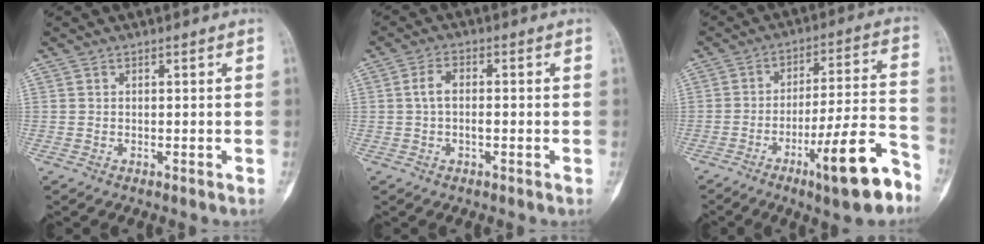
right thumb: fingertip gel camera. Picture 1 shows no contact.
{"total": 4.0, "force": [0.0, 2.1, 3.5], "torque": [-0.076, 0.017, -0.003]}
{"total": 16.1, "force": [-9.0, 2.7, 13.0], "torque": [-0.198, 0.058, -0.135]}